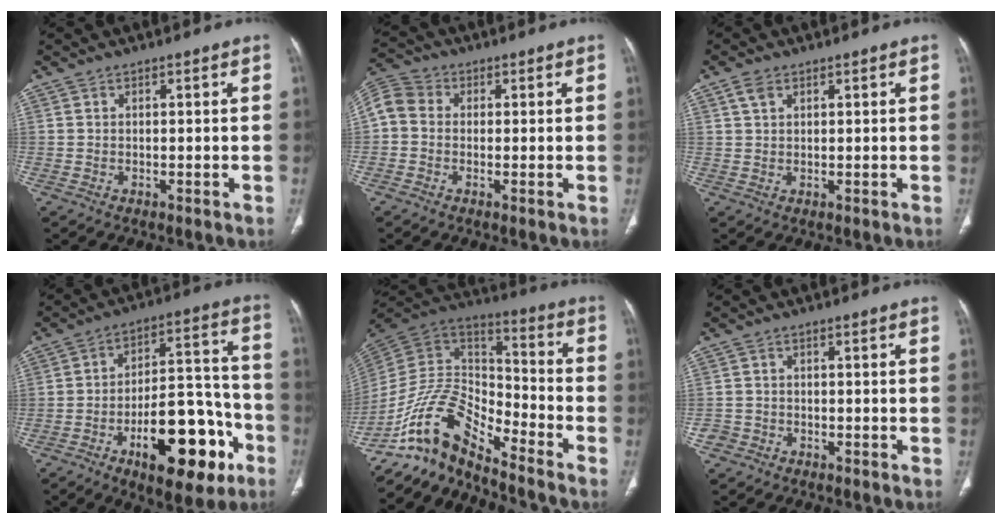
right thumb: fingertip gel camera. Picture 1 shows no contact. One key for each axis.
{"total": 7.0, "fx": 0.3, "fy": 6.0, "fz": 3.7, "tx": -0.075, "ty": 0.022, "tz": -0.004}
{"total": 2.5, "fx": 1.4, "fy": 1.5, "fz": 1.4, "tx": -0.029, "ty": 0.003, "tz": 0.031}
{"total": 20.9, "fx": -9.2, "fy": 9.2, "fz": 16.4, "tx": -0.218, "ty": 0.067, "tz": -0.128}
{"total": 14.3, "fx": -11.8, "fy": 4.6, "fz": 6.7, "tx": -0.117, "ty": 0.102, "tz": -0.231}
{"total": 2.1, "fx": -1.3, "fy": 1.7, "fz": 0.0, "tx": 0.001, "ty": 0.011, "tz": -0.028}